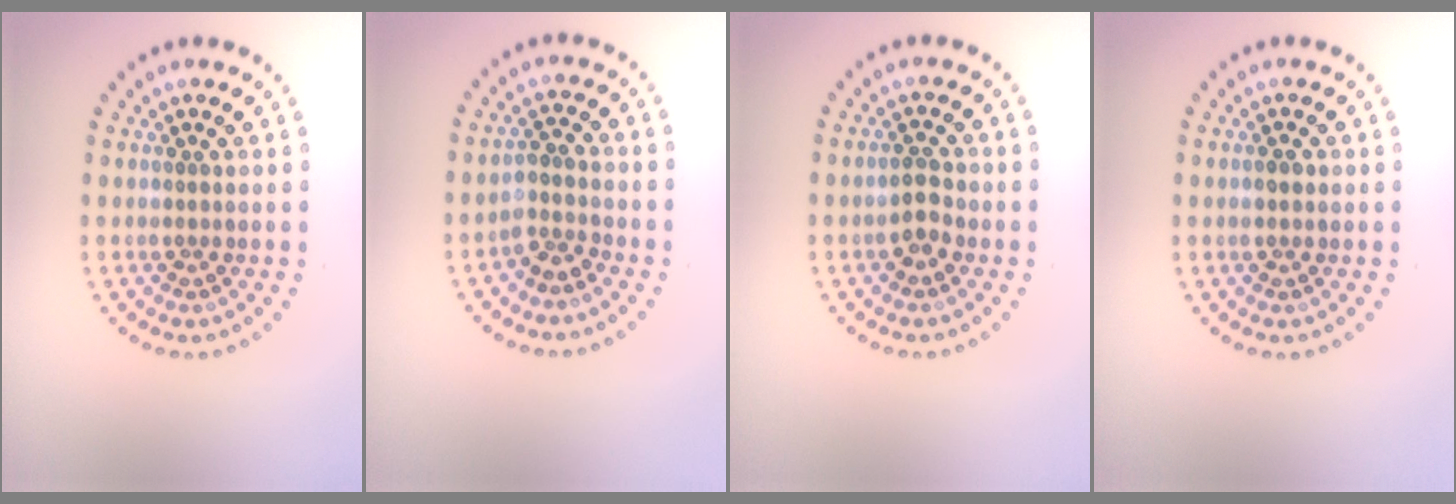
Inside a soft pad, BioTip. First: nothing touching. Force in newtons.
{"total": 2.0, "press": 1.5, "slide": 1.2}
{"total": 1.9, "press": 1.8, "slide": 0.4}
{"total": 1.3, "press": 1.3, "slide": 0.1}